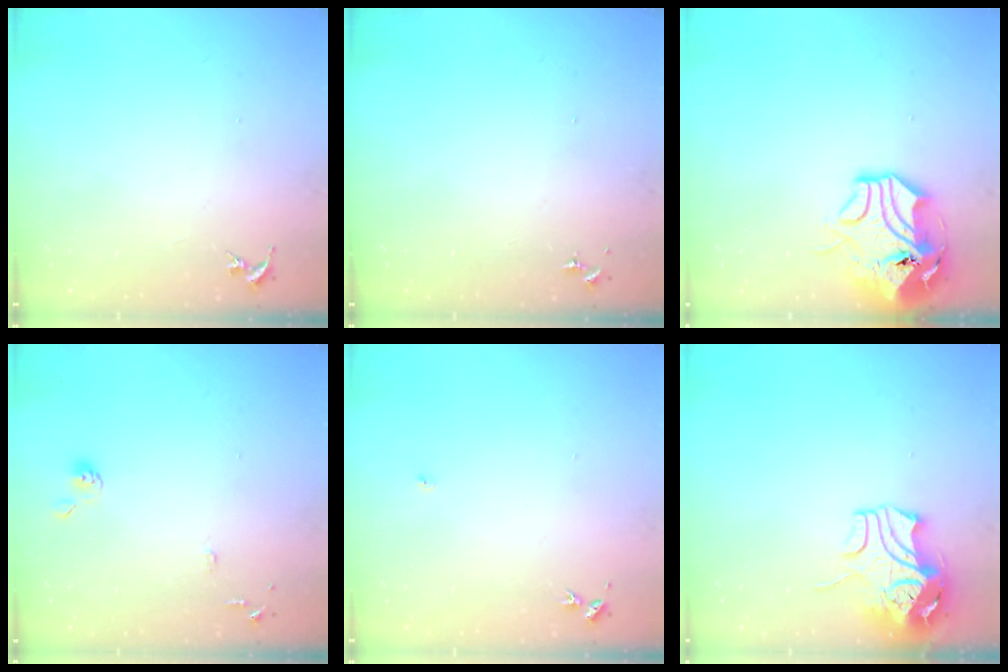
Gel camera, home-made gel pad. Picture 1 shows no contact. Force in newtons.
{"total": 0.0}
{"total": 13.8, "press": 13.6, "slide": 2.0}
{"total": 7.0, "press": 7.0, "slide": 0.7}
{"total": 3.0, "press": 3.0, "slide": 0.4}
{"total": 10.8, "press": 10.6, "slide": 1.6}